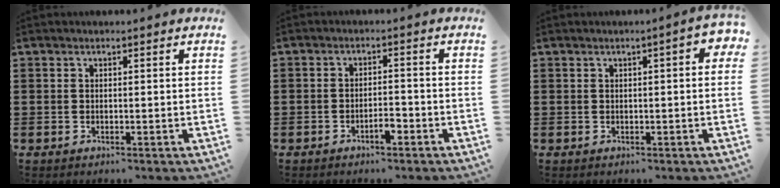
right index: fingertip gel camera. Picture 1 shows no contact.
{"total": 2.6, "force": [-1.7, 0.8, 1.8], "torque": [-0.032, 0.004, -0.033]}
{"total": 1.4, "force": [0.1, 0.2, 1.4], "torque": [-0.026, -0.001, 0.001]}